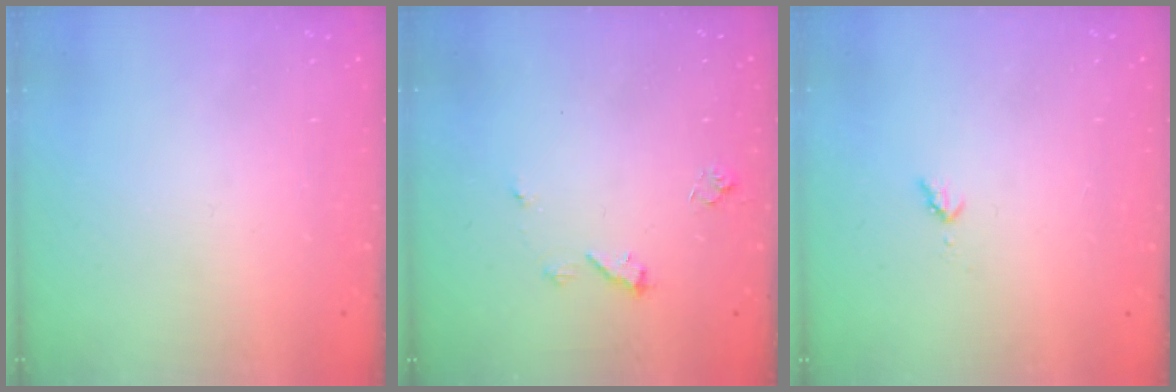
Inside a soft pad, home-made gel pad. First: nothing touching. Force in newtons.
{"total": 7.0, "press": 7.0, "slide": 0.7}
{"total": 2.8, "press": 2.8, "slide": 0.4}